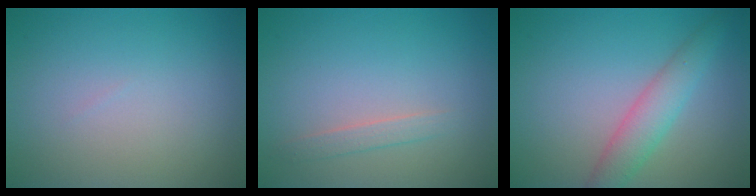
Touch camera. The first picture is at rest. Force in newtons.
{"total": 1.2, "press": 1.2, "slide": 0.1}
{"total": 3.4, "press": 3.4, "slide": 0.1}